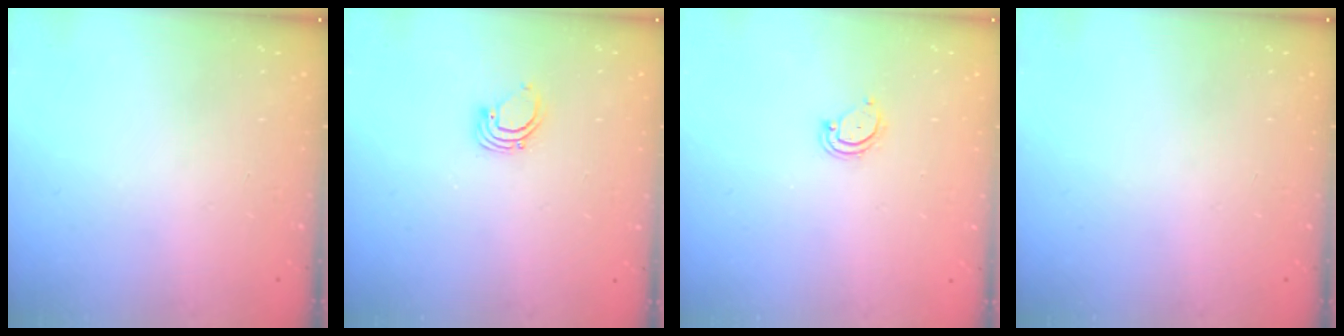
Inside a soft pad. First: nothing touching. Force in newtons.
{"total": 2.7, "press": 2.7, "slide": 0.1}
{"total": 3.5, "press": 3.5, "slide": 0.3}
{"total": 0.0}